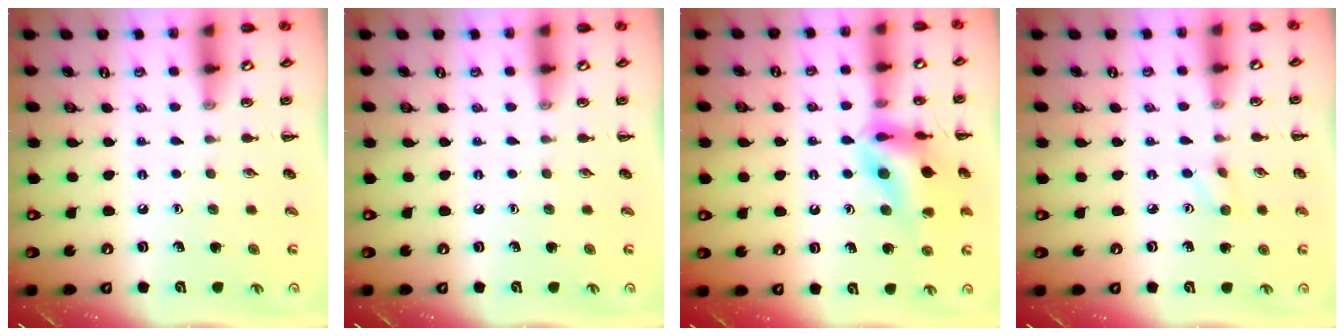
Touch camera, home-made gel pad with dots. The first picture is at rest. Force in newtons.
{"total": 0.0}
{"total": 15.1, "press": 15.1, "slide": 1.3}
{"total": 2.8, "press": 2.7, "slide": 0.9}